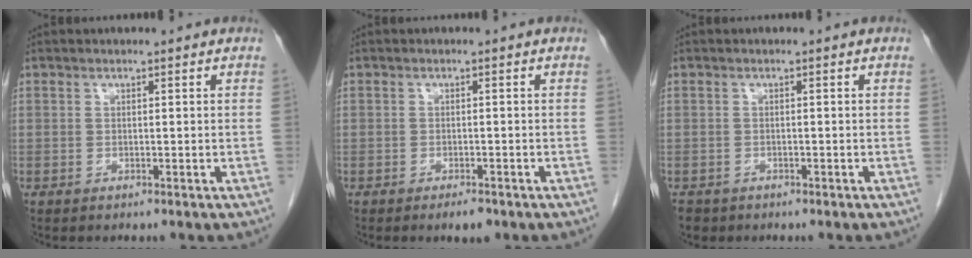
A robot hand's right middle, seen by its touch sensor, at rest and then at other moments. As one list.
[{"total": 2.1, "force": [-1.4, 0.7, 1.3], "torque": [-0.023, -0.003, -0.016]}, {"total": 2.4, "force": [-1.8, 1.6, 0.4], "torque": [-0.016, -0.003, -0.028]}]